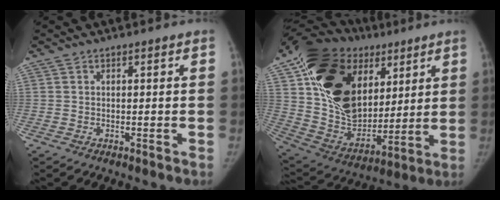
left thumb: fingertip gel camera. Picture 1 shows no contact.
{"total": 30.6, "force": [10.8, 20.8, 19.6], "torque": [-0.340, 0.001, 0.196]}